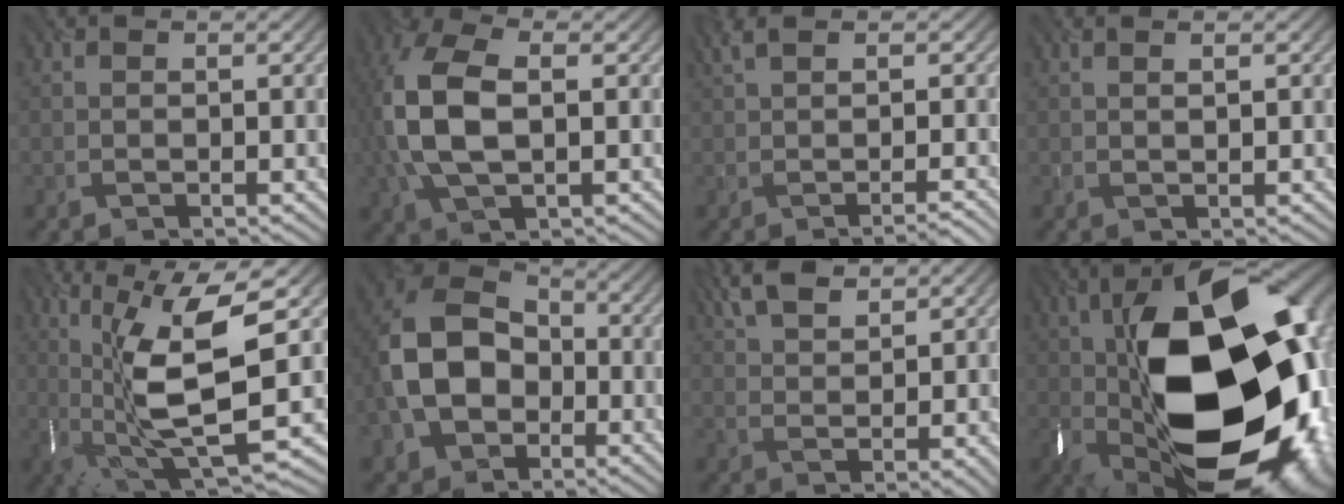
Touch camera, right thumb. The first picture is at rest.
{"total": 9.5, "force": [0.7, 5.7, 7.6], "torque": [-0.209, 0.005, 0.018]}
{"total": 2.8, "force": [-0.2, 0.5, 2.7], "torque": [-0.039, 0.009, -0.011]}
{"total": 0.6, "force": [0.5, 0.0, 0.2], "torque": [-0.003, 0.008, 0.011]}
{"total": 13.3, "force": [1.1, 4.3, 12.5], "torque": [-0.252, -0.005, 0.028]}
{"total": 12.4, "force": [-2.3, 10.0, 7.0], "torque": [-0.150, -0.019, -0.044]}
{"total": 6.0, "force": [4.3, 2.4, 3.5], "torque": [-0.077, 0.017, 0.087]}
{"total": 23.0, "force": [-0.5, 14.1, 18.1], "torque": [-0.358, -0.039, 0.013]}